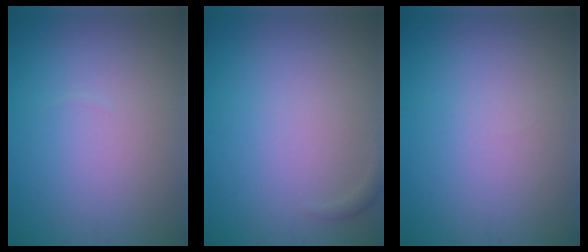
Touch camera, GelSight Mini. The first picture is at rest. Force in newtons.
{"total": 0.5, "press": 0.5, "slide": 0.1}
{"total": 0.0}